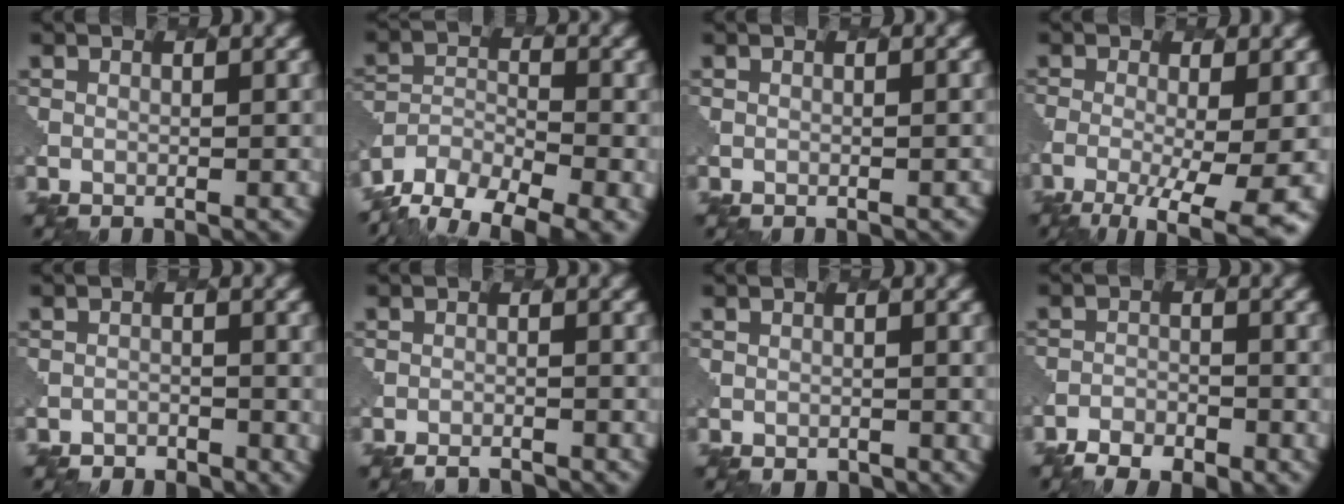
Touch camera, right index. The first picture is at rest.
{"total": 9.4, "force": [-7.1, 4.2, 4.5], "torque": [-0.075, -0.019, -0.118]}
{"total": 0.7, "force": [-0.6, 0.2, 0.0], "torque": [0.006, -0.001, -0.002]}
{"total": 8.0, "force": [-3.7, 2.6, 6.6], "torque": [-0.113, -0.027, -0.056]}
{"total": 1.2, "force": [-1.0, 0.7, -0.1], "torque": [0.002, 0.000, -0.017]}
{"total": 2.2, "force": [-2.2, 0.5, 0.2], "torque": [0.004, 0.003, -0.030]}
{"total": 1.1, "force": [-0.4, 1.0, 0.4], "torque": [-0.007, -0.005, -0.001]}
{"total": 5.1, "force": [-4.1, 2.2, 2.0], "torque": [-0.029, -0.010, -0.067]}